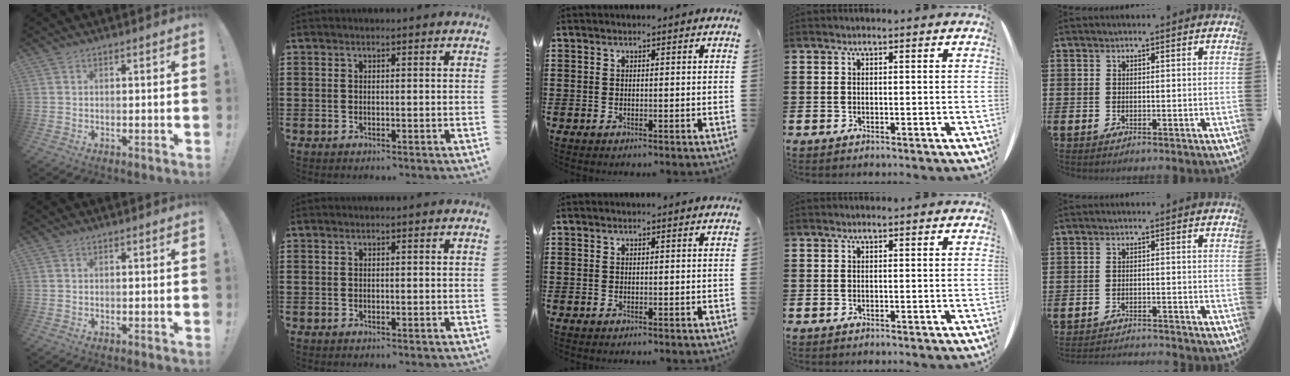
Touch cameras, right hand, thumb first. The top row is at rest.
{"little": {"total": 1.6, "force": [-1.6, -0.1, -0.1], "torque": [-0.002, 0.003, -0.034]}}